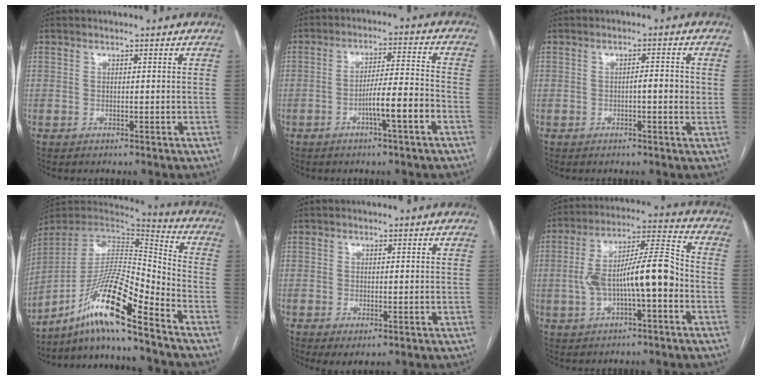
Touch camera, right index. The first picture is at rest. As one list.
[{"total": 7.1, "force": [-3.2, 0.0, 6.4], "torque": [-0.108, 0.012, -0.052]}, {"total": 2.8, "force": [-0.2, 0.7, 2.7], "torque": [-0.038, 0.004, -0.004]}, {"total": 16.0, "force": [-11.1, 0.6, 11.5], "torque": [-0.210, 0.011, -0.198]}, {"total": 2.2, "force": [-0.7, 0.8, 1.9], "torque": [-0.028, -0.005, -0.004]}, {"total": 13.2, "force": [-2.4, 3.2, 12.6], "torque": [-0.229, 0.035, -0.036]}]